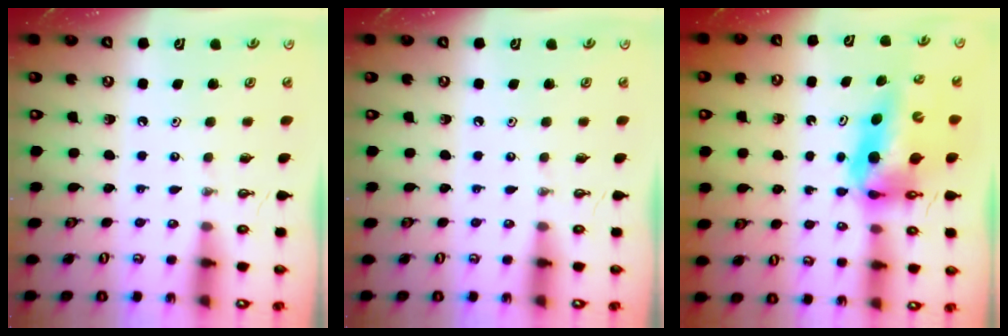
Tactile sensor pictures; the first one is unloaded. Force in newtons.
{"total": 0.0}
{"total": 11.1, "press": 10.6, "slide": 3.2}